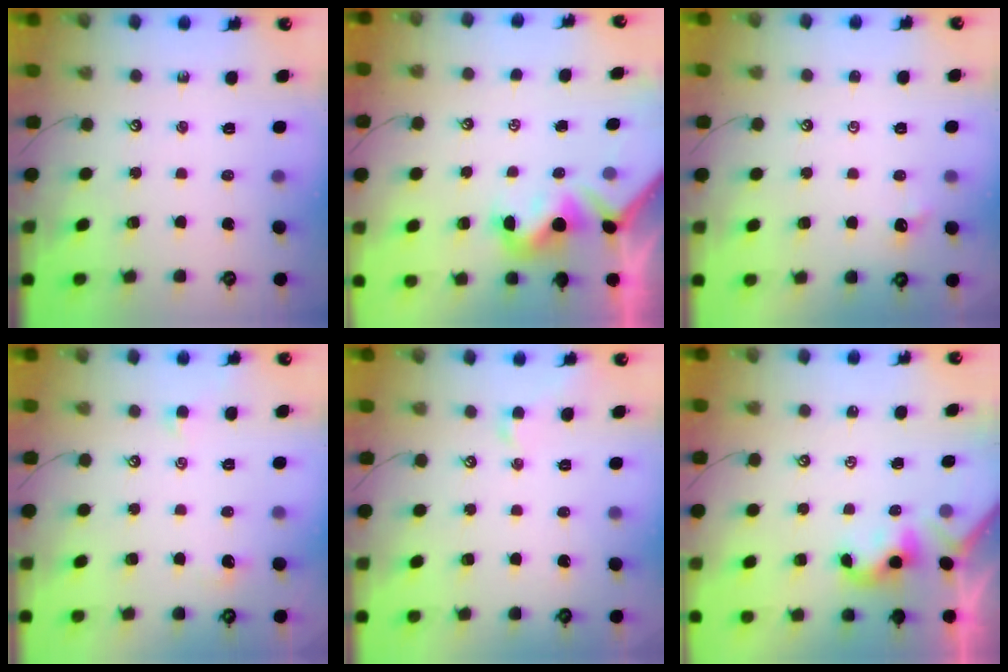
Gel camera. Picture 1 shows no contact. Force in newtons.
{"total": 2.2, "press": 2.2, "slide": 0.6}
{"total": 0.9, "press": 0.8, "slide": 0.4}
{"total": 1.0, "press": 0.9, "slide": 0.6}
{"total": 1.0, "press": 0.9, "slide": 0.4}
{"total": 2.2, "press": 2.2, "slide": 0.2}